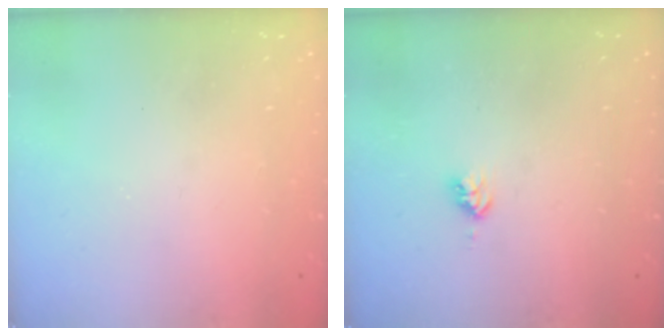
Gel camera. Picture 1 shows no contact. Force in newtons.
{"total": 2.8, "press": 2.8, "slide": 0.2}